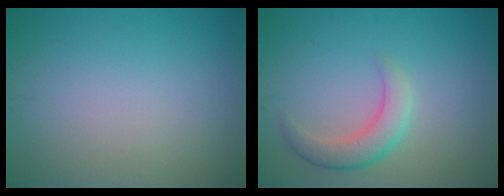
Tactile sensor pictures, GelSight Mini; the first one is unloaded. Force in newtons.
{"total": 3.2, "press": 3.2, "slide": 0.2}